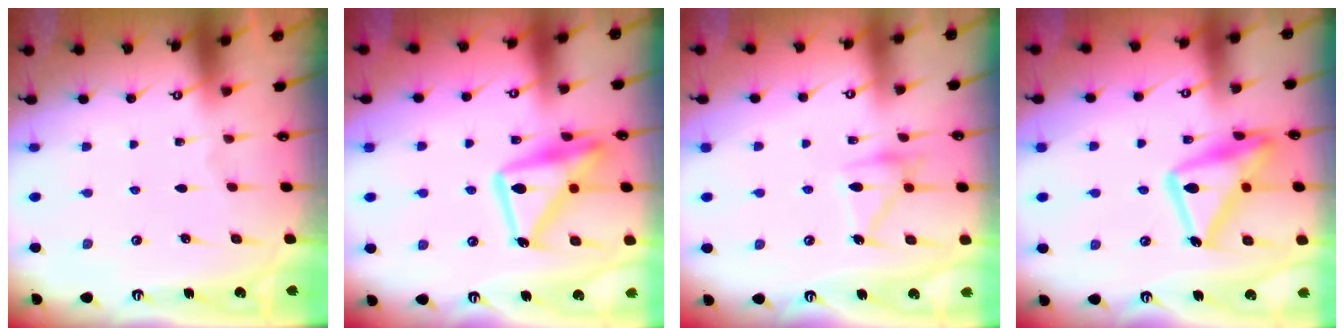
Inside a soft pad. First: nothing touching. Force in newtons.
{"total": 17.4, "press": 17.3, "slide": 1.4}
{"total": 13.6, "press": 13.6, "slide": 0.7}
{"total": 18.6, "press": 18.6, "slide": 1.2}